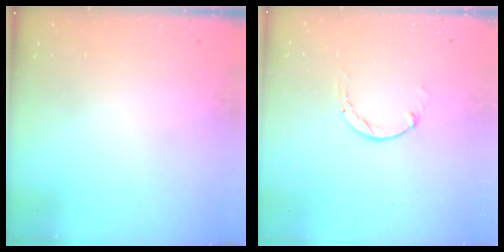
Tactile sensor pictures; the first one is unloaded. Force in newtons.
{"total": 1.2, "press": 1.2, "slide": 0.3}